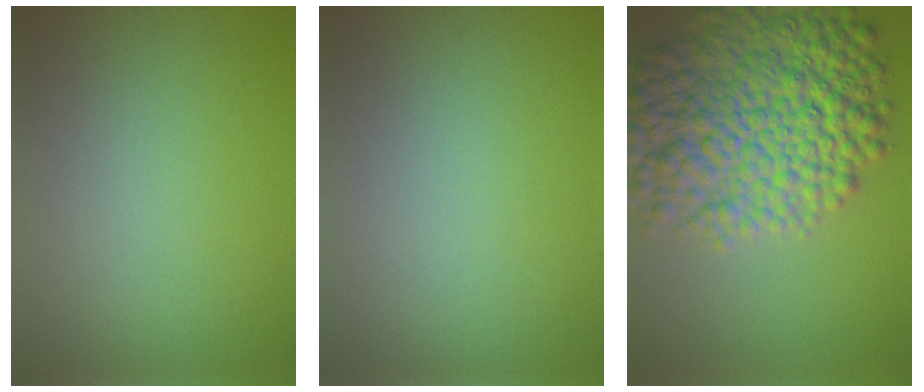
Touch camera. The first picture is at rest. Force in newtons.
{"total": 0.0}
{"total": 11.8, "press": 11.8, "slide": 0.4}